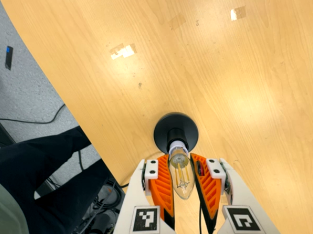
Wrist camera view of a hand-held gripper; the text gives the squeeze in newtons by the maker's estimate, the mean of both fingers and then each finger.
{"total": 20.2, "left": 20.9, "right": 19.6}